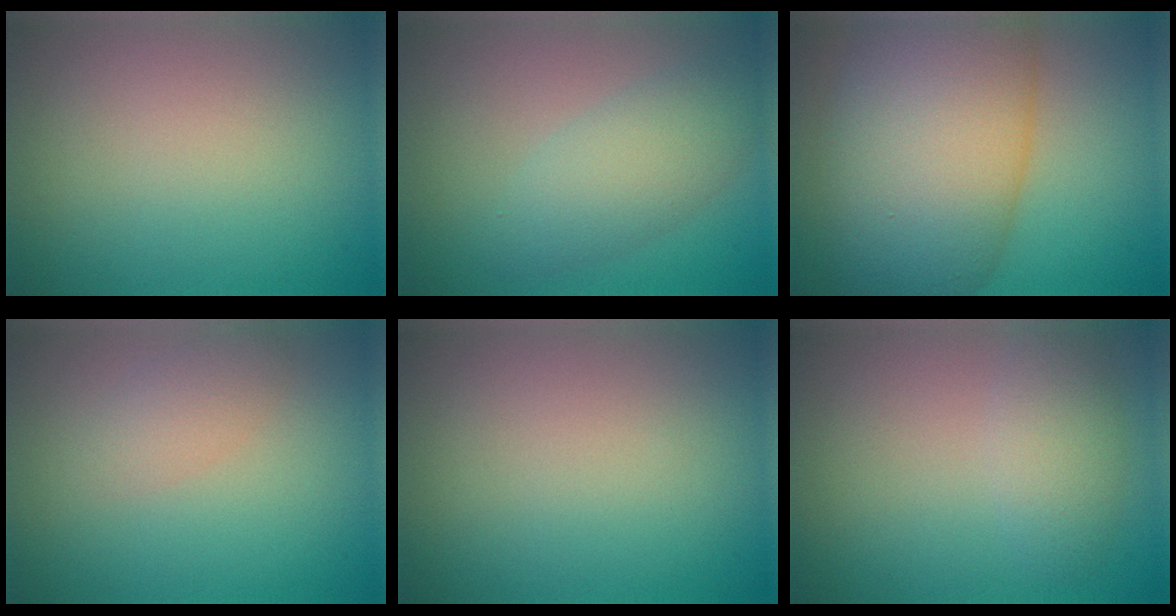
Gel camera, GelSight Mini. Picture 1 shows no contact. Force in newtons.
{"total": 3.8, "press": 3.8, "slide": 0.2}
{"total": 13.5, "press": 13.5, "slide": 0.2}
{"total": 1.8, "press": 1.8, "slide": 0.2}
{"total": 0.0}
{"total": 2.9, "press": 2.9, "slide": 0.1}